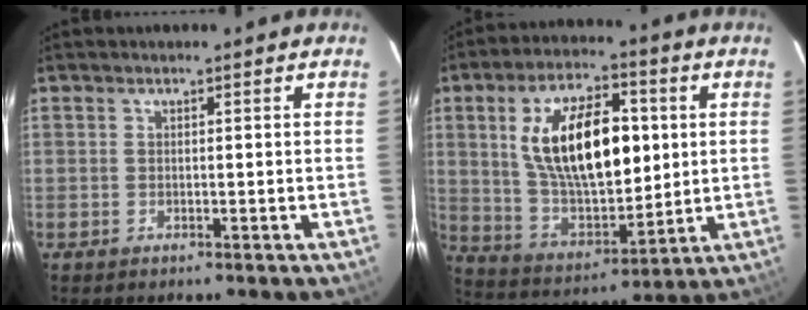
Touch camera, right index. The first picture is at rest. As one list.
[{"total": 20.4, "force": [4.1, 10.2, 17.1], "torque": [-0.306, 0.014, 0.088]}]